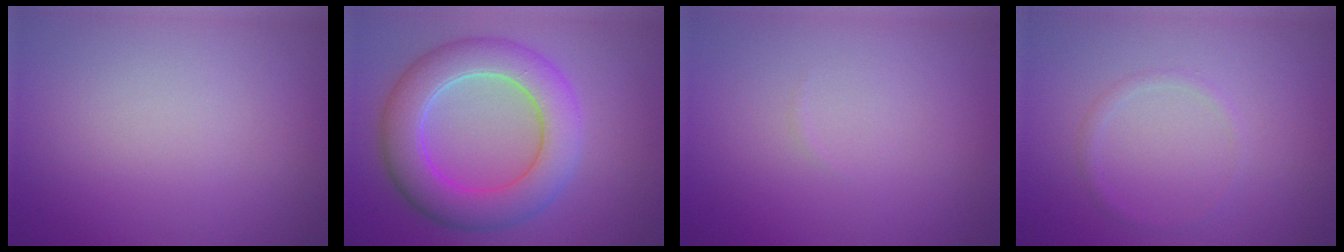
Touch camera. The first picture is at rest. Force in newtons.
{"total": 7.4, "press": 7.4, "slide": 0.4}
{"total": 0.0}
{"total": 0.8, "press": 0.8, "slide": 0.1}